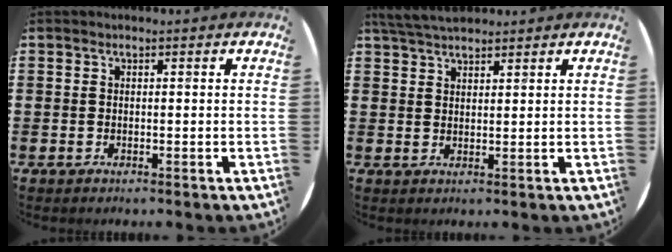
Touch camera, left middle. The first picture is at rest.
{"total": 4.3, "force": [3.9, 0.8, 1.6], "torque": [-0.040, -0.004, 0.073]}